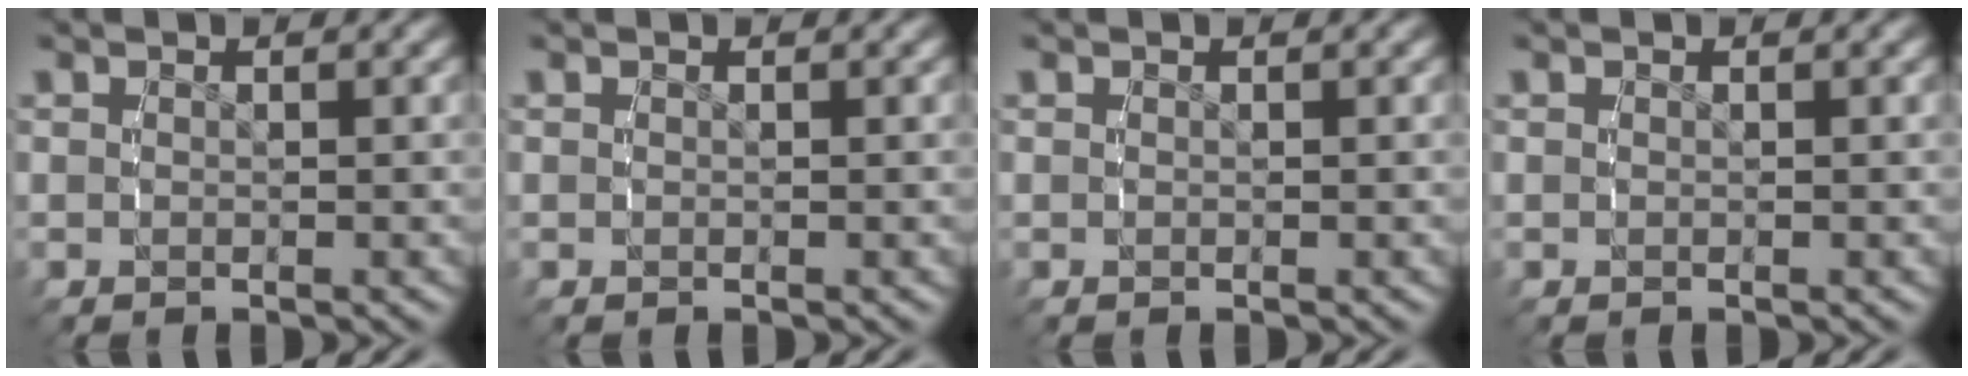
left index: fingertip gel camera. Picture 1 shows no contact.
{"total": 0.0}
{"total": 0.0}
{"total": 0.0}